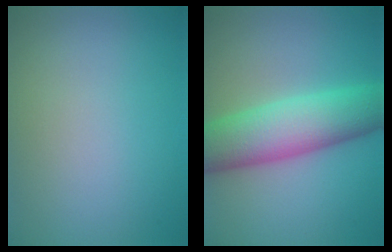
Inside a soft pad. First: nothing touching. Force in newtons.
{"total": 8.3, "press": 8.3, "slide": 0.3}